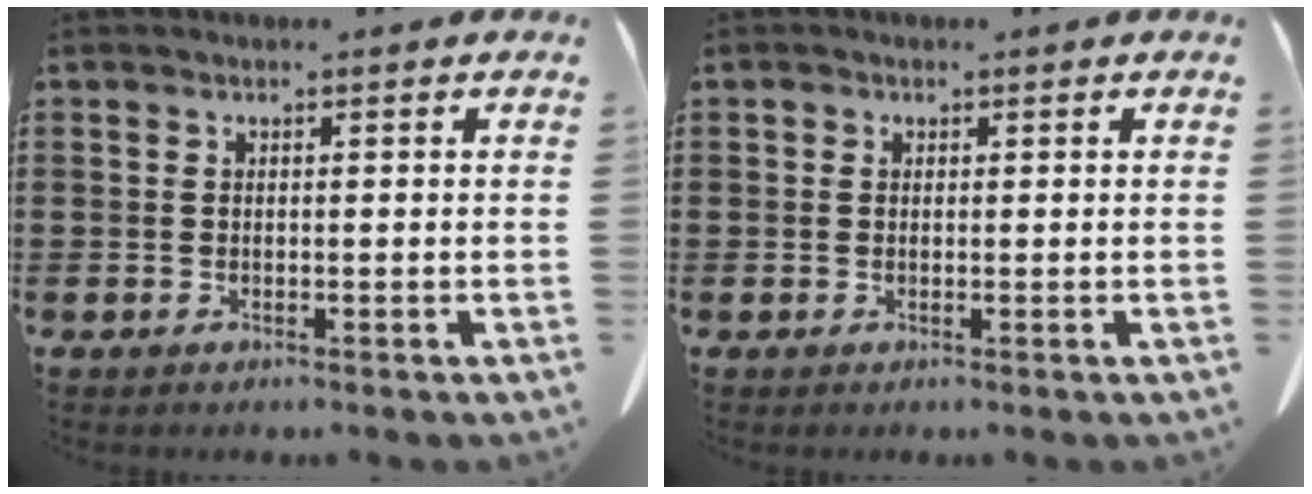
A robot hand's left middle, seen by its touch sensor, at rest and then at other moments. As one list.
[{"total": 0.6, "force": [0.2, 0.5, 0.2], "torque": [-0.006, 0.002, 0.003]}]